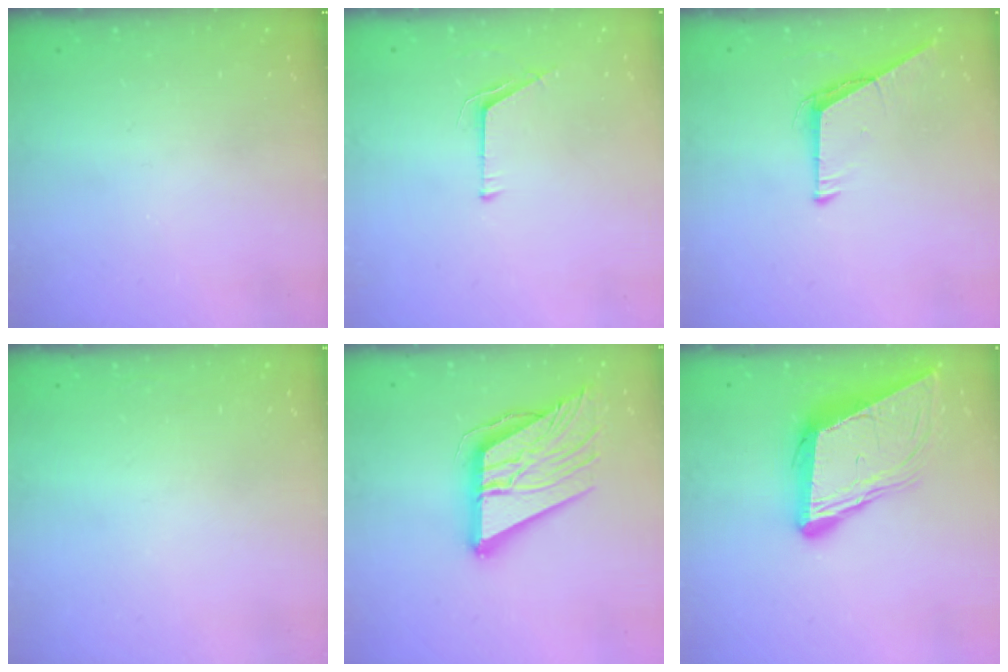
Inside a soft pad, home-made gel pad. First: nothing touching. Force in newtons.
{"total": 4.6, "press": 4.5, "slide": 0.3}
{"total": 6.1, "press": 6.1, "slide": 0.5}
{"total": 1.4, "press": 1.3, "slide": 0.2}
{"total": 17.6, "press": 17.4, "slide": 3.0}
{"total": 13.9, "press": 13.5, "slide": 3.6}